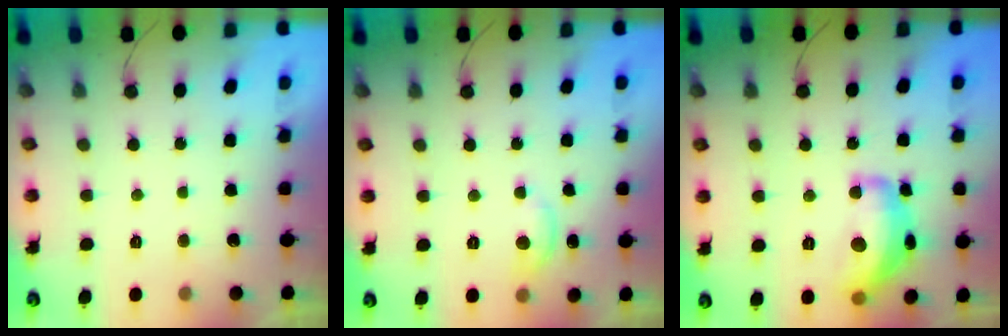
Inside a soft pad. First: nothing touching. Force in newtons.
{"total": 7.2, "press": 7.1, "slide": 0.8}
{"total": 15.9, "press": 15.9, "slide": 0.8}